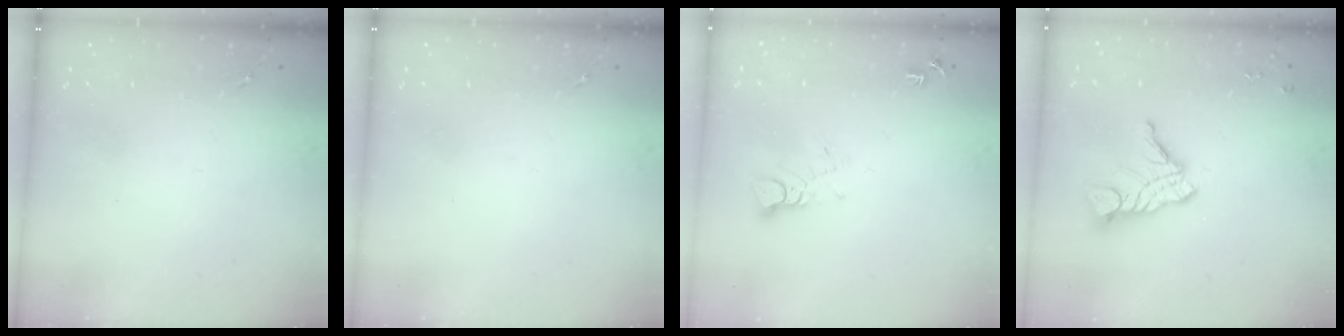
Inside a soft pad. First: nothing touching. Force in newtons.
{"total": 0.0}
{"total": 3.8, "press": 3.8, "slide": 0.2}
{"total": 13.4, "press": 13.3, "slide": 1.2}